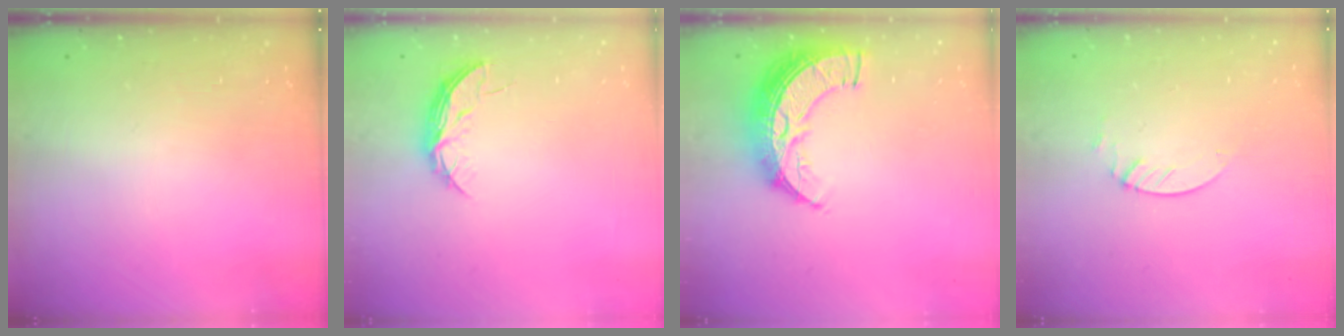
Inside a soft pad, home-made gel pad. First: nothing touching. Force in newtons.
{"total": 5.5, "press": 5.5, "slide": 0.5}
{"total": 12.3, "press": 12.3, "slide": 0.9}
{"total": 2.1, "press": 2.1, "slide": 0.2}